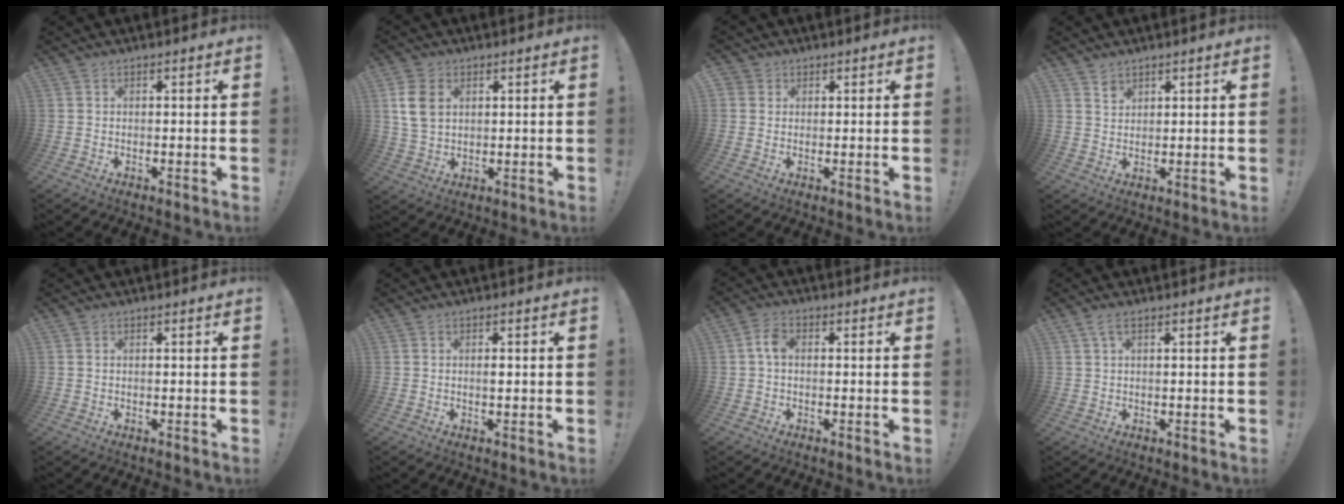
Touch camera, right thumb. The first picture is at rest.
{"total": 8.5, "force": [2.7, 5.9, 5.5], "torque": [-0.113, -0.002, 0.053]}
{"total": 2.3, "force": [1.0, 2.0, 0.5], "torque": [-0.014, 0.000, 0.019]}
{"total": 2.6, "force": [2.2, 1.4, 0.4], "torque": [-0.003, -0.017, 0.040]}
{"total": 0.0}
{"total": 1.1, "force": [0.0, 0.5, 1.0], "torque": [-0.010, -0.002, -0.004]}
{"total": 3.9, "force": [0.1, 2.2, 3.2], "torque": [-0.063, 0.015, 0.004]}
{"total": 2.8, "force": [1.4, 1.1, 2.2], "torque": [-0.047, 0.004, 0.027]}